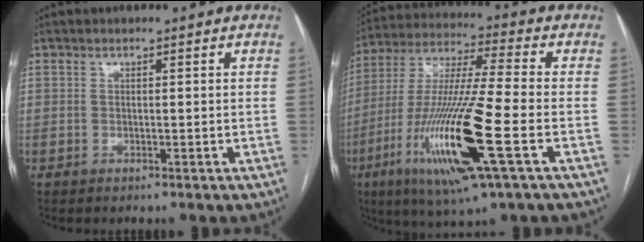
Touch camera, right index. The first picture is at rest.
{"total": 19.7, "force": [-6.8, 0.9, 18.5], "torque": [-0.396, -0.031, -0.128]}